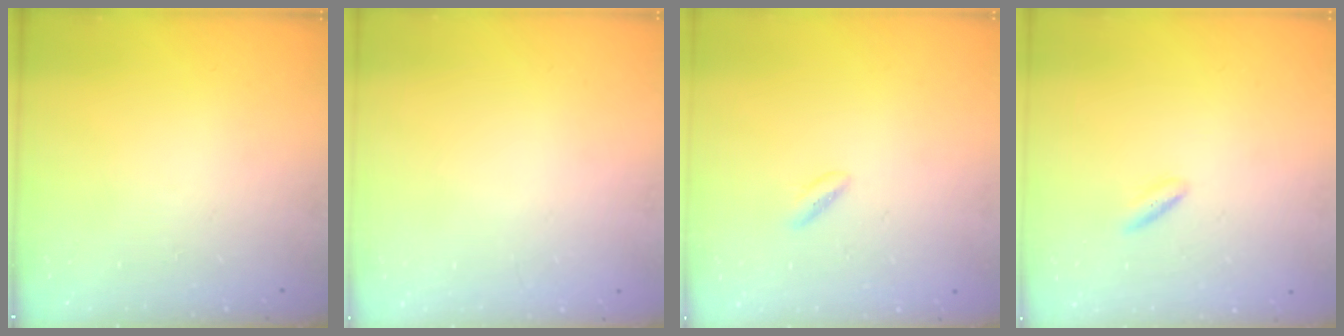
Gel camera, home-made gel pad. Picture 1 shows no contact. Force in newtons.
{"total": 2.2, "press": 2.2, "slide": 0.1}
{"total": 2.1, "press": 2.0, "slide": 0.8}
{"total": 1.7, "press": 1.5, "slide": 0.8}